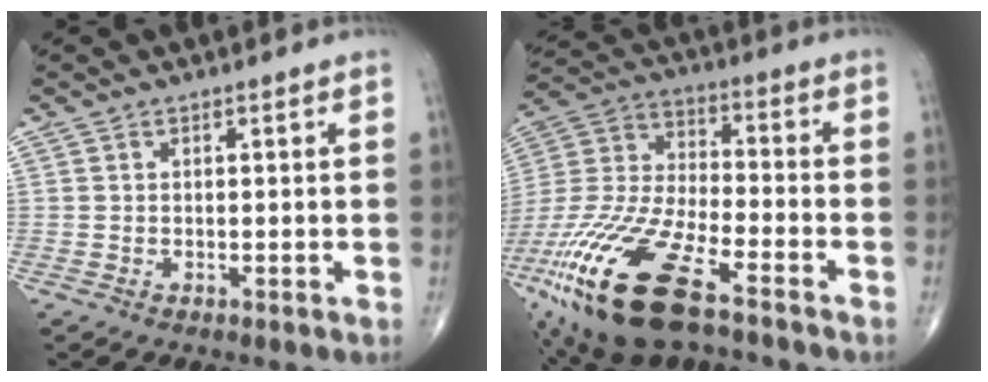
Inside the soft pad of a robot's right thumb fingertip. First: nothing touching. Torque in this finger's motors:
{"motor_torque": [2.67, -0.40, 2.16, -0.61, 0.75]}